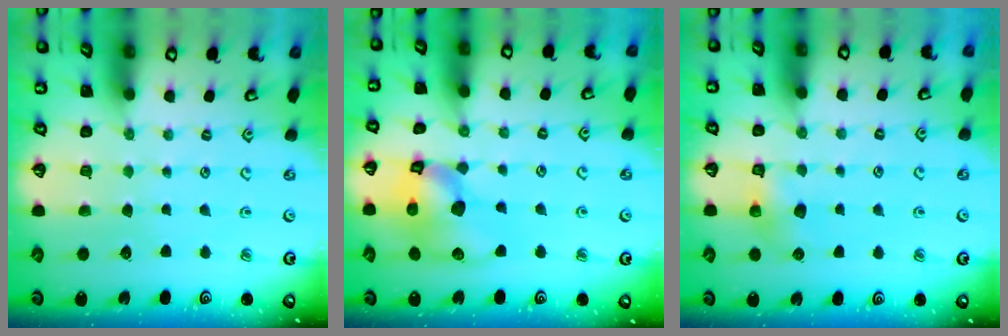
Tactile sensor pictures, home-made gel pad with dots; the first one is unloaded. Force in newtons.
{"total": 15.4, "press": 15.2, "slide": 2.1}
{"total": 6.5, "press": 6.5, "slide": 0.4}